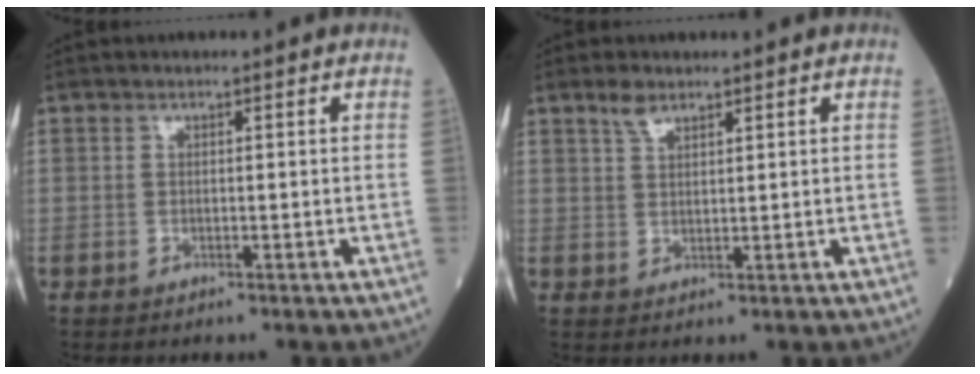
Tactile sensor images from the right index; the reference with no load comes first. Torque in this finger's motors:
{"motor_torque": [0.21, 0.14, 0.11, 0.03]}